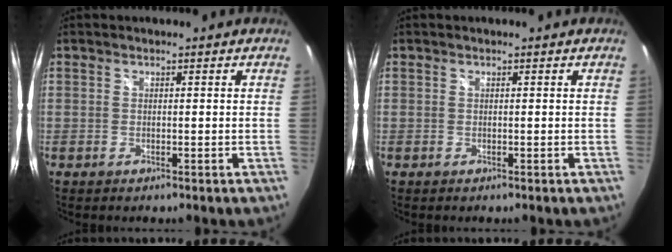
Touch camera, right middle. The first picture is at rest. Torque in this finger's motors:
{"motor_torque": [-0.59, -0.15, 0.05, 0.00]}